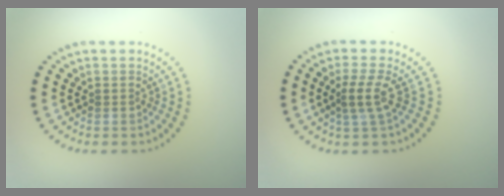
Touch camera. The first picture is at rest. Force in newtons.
{"total": 2.3, "press": 1.8, "slide": 1.5}